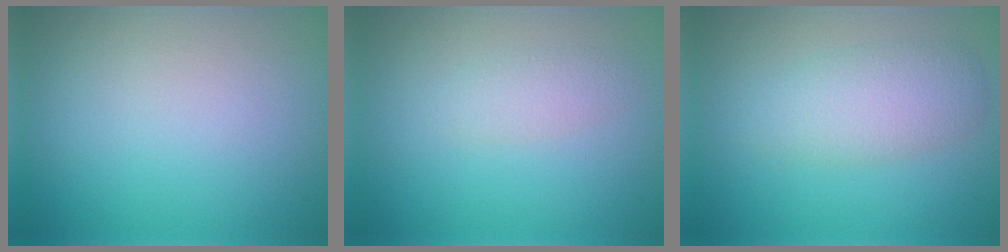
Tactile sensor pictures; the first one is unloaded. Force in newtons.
{"total": 1.4, "press": 1.4, "slide": 0.1}
{"total": 2.2, "press": 2.2, "slide": 0.2}